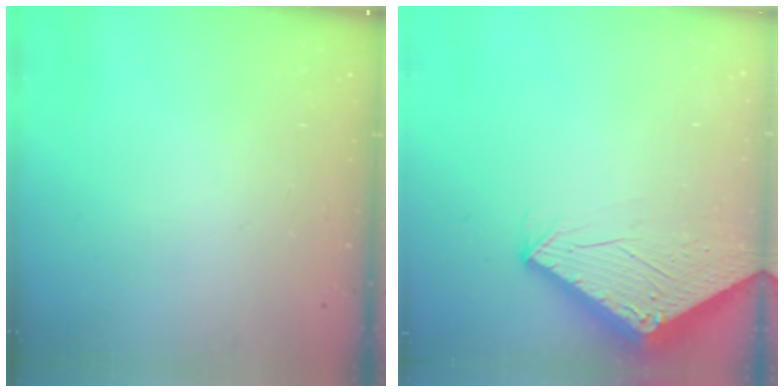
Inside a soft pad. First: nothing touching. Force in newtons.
{"total": 2.8, "press": 2.8, "slide": 0.1}